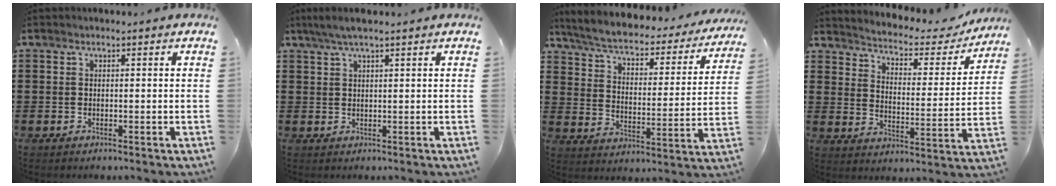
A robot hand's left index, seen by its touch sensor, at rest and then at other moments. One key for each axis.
{"total": 2.9, "fx": 1.9, "fy": 0.3, "fz": 2.2, "tx": -0.046, "ty": 0.002, "tz": 0.034}
{"total": 4.4, "fx": 3.5, "fy": 0.9, "fz": 2.4, "tx": -0.066, "ty": -0.031, "tz": 0.051}
{"total": 2.8, "fx": 2.6, "fy": 0.7, "fz": 0.8, "tx": -0.036, "ty": -0.026, "tz": 0.032}